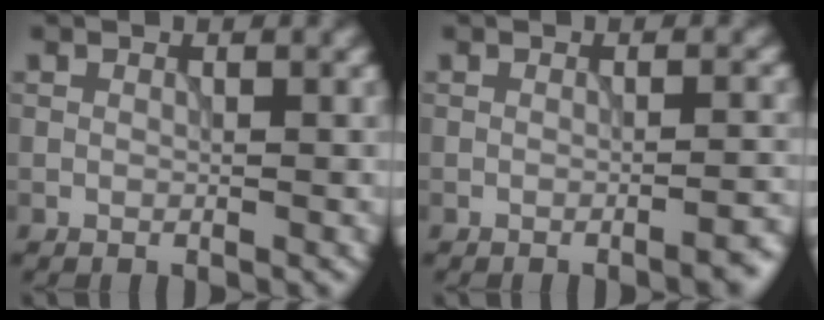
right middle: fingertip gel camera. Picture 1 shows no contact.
{"total": 2.1, "force": [-1.2, 0.5, 1.6], "torque": [-0.014, 0.004, -0.022]}